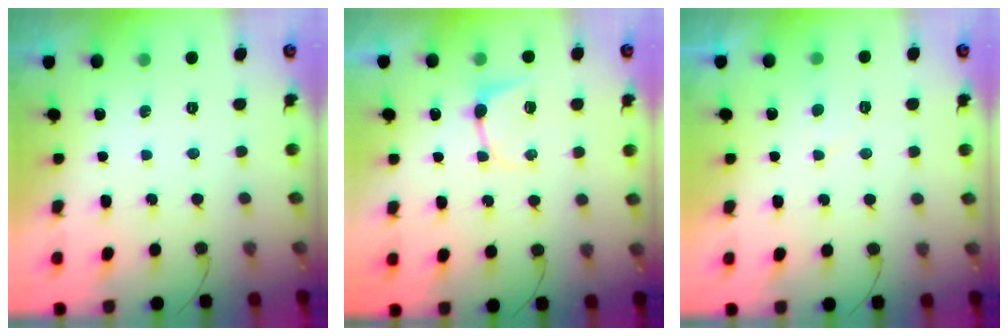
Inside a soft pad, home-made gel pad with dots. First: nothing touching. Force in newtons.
{"total": 4.9, "press": 4.9, "slide": 0.7}
{"total": 2.3, "press": 2.3, "slide": 0.2}